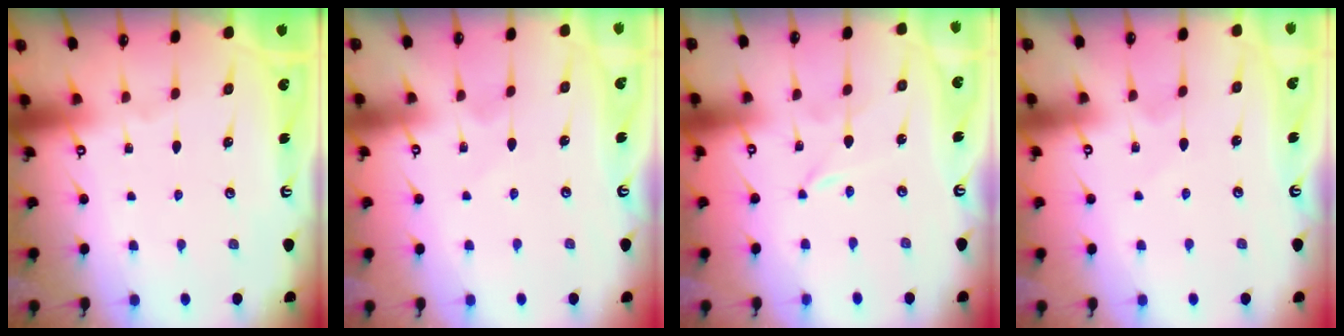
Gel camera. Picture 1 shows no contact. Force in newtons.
{"total": 2.2, "press": 2.2, "slide": 0.3}
{"total": 0.0}
{"total": 2.2, "press": 2.2, "slide": 0.3}